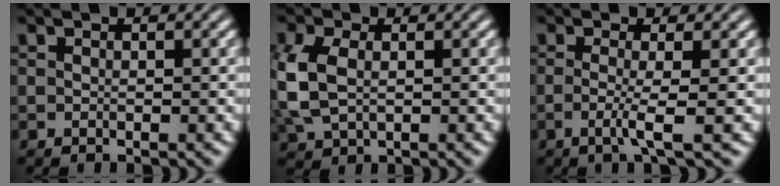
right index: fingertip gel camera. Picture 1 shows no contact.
{"total": 3.7, "force": [0.2, 2.6, 2.6], "torque": [-0.081, -0.015, 0.018]}
{"total": 2.4, "force": [-0.6, -1.1, 2.0], "torque": [-0.047, -0.018, -0.006]}